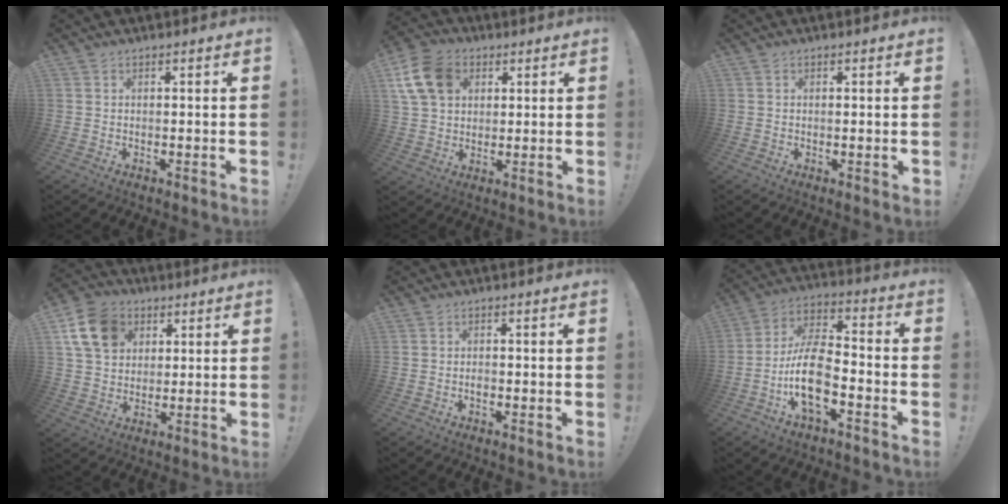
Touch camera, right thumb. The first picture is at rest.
{"total": 13.2, "force": [4.8, 9.9, 7.2], "torque": [-0.130, -0.012, 0.098]}
{"total": 0.8, "force": [0.1, 0.1, 0.8], "torque": [-0.003, -0.005, 0.000]}
{"total": 14.0, "force": [5.4, 11.0, 6.9], "torque": [-0.101, -0.015, 0.111]}
{"total": 1.3, "force": [-0.8, 0.7, 0.7], "torque": [-0.005, -0.001, -0.016]}
{"total": 15.8, "force": [-6.2, 7.5, 12.5], "torque": [-0.237, 0.032, -0.105]}